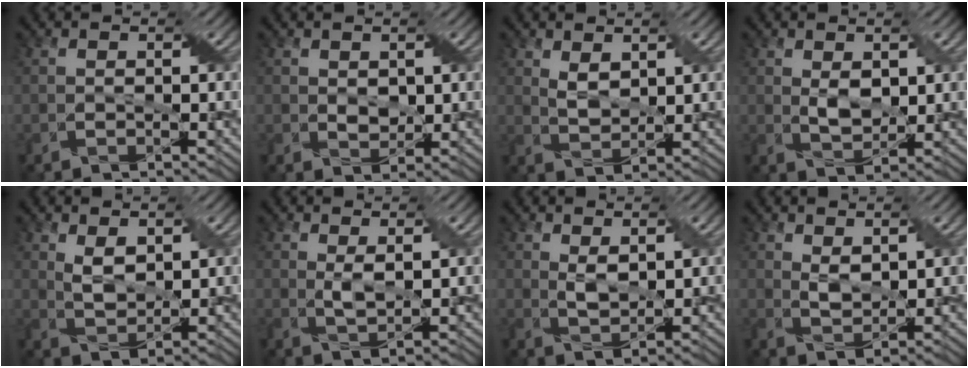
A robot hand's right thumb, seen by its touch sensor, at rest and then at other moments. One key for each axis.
{"total": 2.0, "fx": 0.7, "fy": 1.4, "fz": 1.2, "tx": -0.030, "ty": -0.003, "tz": 0.015}
{"total": 2.8, "fx": 1.5, "fy": 1.5, "fz": 1.8, "tx": -0.046, "ty": -0.006, "tz": 0.033}
{"total": 3.0, "fx": 0.8, "fy": 1.8, "fz": 2.3, "tx": -0.054, "ty": -0.005, "tz": 0.018}
{"total": 3.1, "fx": 1.4, "fy": 1.6, "fz": 2.2, "tx": -0.054, "ty": -0.006, "tz": 0.033}
{"total": 2.1, "fx": 0.7, "fy": 0.6, "fz": 1.9, "tx": -0.046, "ty": -0.004, "tz": 0.017}
{"total": 2.3, "fx": 1.0, "fy": 1.0, "fz": 1.8, "tx": -0.045, "ty": -0.003, "tz": 0.023}
{"total": 2.4, "fx": 1.4, "fy": 1.1, "fz": 1.6, "tx": -0.040, "ty": -0.005, "tz": 0.030}